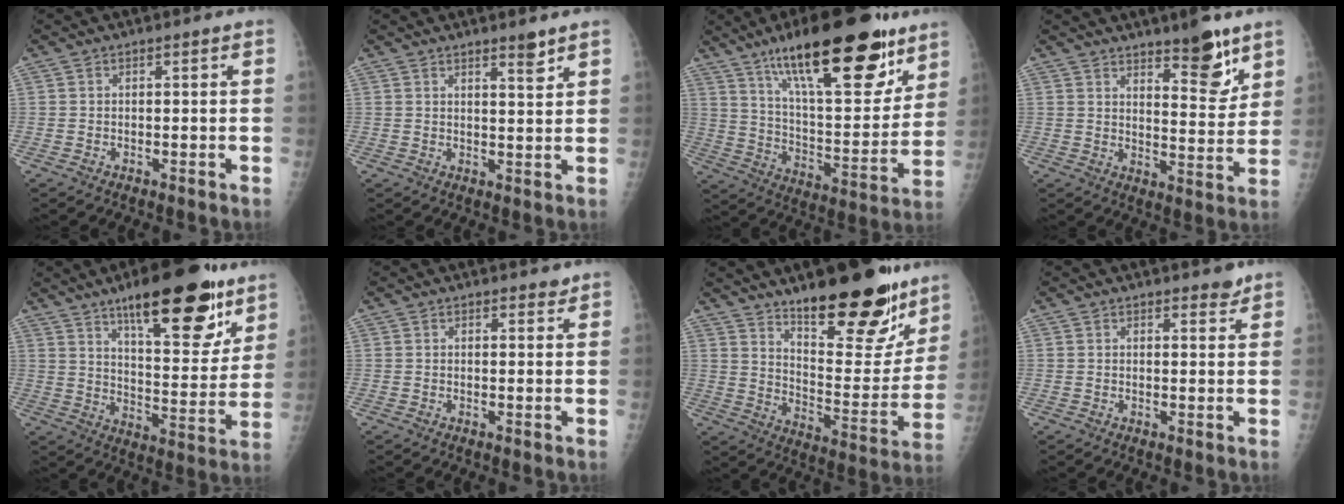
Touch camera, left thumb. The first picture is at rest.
{"total": 3.3, "force": [2.6, 0.4, 2.1], "torque": [-0.025, -0.022, 0.039]}
{"total": 27.7, "force": [17.1, 9.1, 19.8], "torque": [-0.268, -0.054, 0.275]}
{"total": 10.2, "force": [7.0, 3.1, 6.7], "torque": [-0.069, -0.053, 0.107]}
{"total": 22.0, "force": [13.9, 7.3, 15.5], "torque": [-0.178, -0.066, 0.211]}
{"total": 1.7, "force": [1.4, 0.8, 0.4], "torque": [0.008, -0.009, 0.015]}
{"total": 24.3, "force": [16.9, 8.2, 15.5], "torque": [-0.170, -0.105, 0.255]}
{"total": 2.4, "force": [2.0, 0.9, 0.8], "torque": [0.004, -0.014, 0.024]}